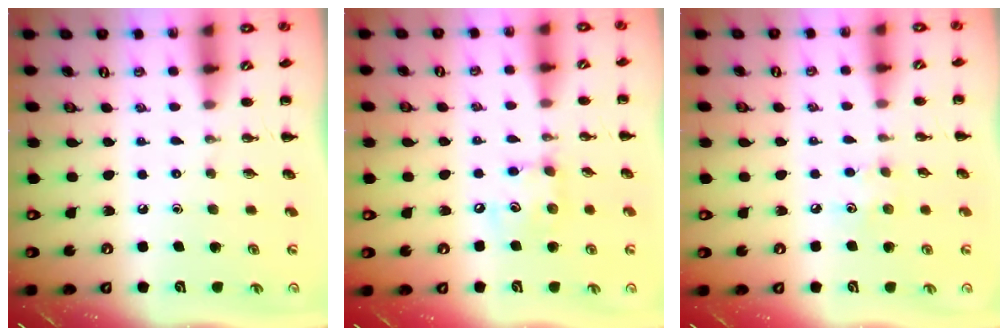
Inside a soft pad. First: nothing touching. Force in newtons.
{"total": 7.1, "press": 7.1, "slide": 0.7}
{"total": 4.4, "press": 4.3, "slide": 1.1}